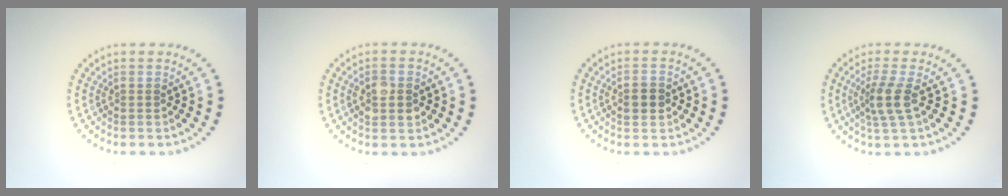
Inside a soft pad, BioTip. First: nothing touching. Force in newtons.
{"total": 2.8, "press": 2.8, "slide": 0.2}
{"total": 2.3, "press": 2.3, "slide": 0.1}
{"total": 2.7, "press": 2.1, "slide": 1.7}